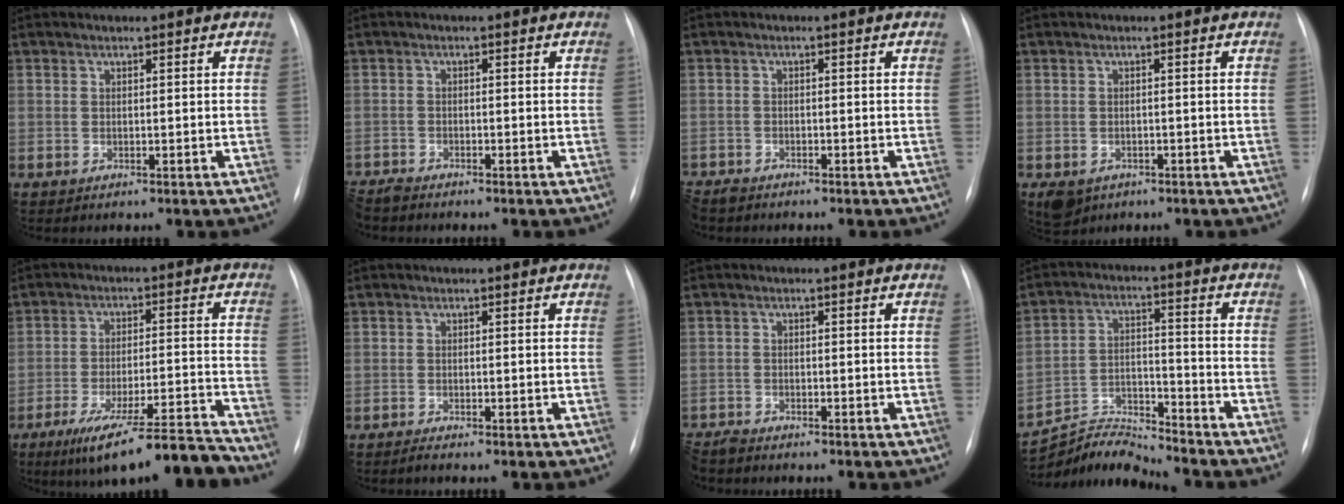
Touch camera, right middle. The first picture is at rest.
{"total": 2.7, "force": [-2.7, 0.3, 0.5], "torque": [-0.007, -0.013, -0.051]}
{"total": 2.8, "force": [-2.6, 1.0, 0.6], "torque": [-0.009, -0.007, -0.046]}
{"total": 4.5, "force": [-2.5, 3.4, 1.5], "torque": [-0.022, -0.003, -0.031]}
{"total": 14.6, "force": [-12.4, -0.2, 7.7], "torque": [-0.105, 0.008, -0.199]}
{"total": 0.8, "force": [-0.6, 0.0, 0.4], "torque": [-0.010, -0.002, -0.011]}
{"total": 2.7, "force": [-2.7, 0.2, 0.5], "torque": [-0.007, -0.013, -0.052]}
{"total": 8.7, "force": [-8.7, -0.4, -0.2], "torque": [-0.002, 0.023, -0.160]}